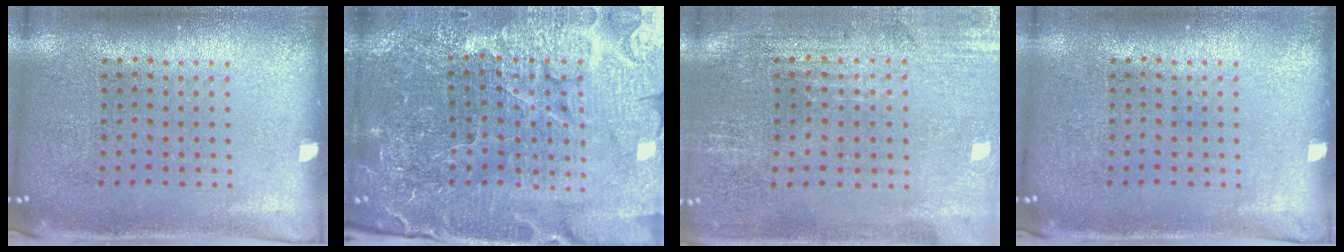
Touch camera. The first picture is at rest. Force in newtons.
{"total": 5.2, "press": 5.0, "slide": 1.6}
{"total": 0.6, "press": 0.5, "slide": 0.3}
{"total": 0.0}